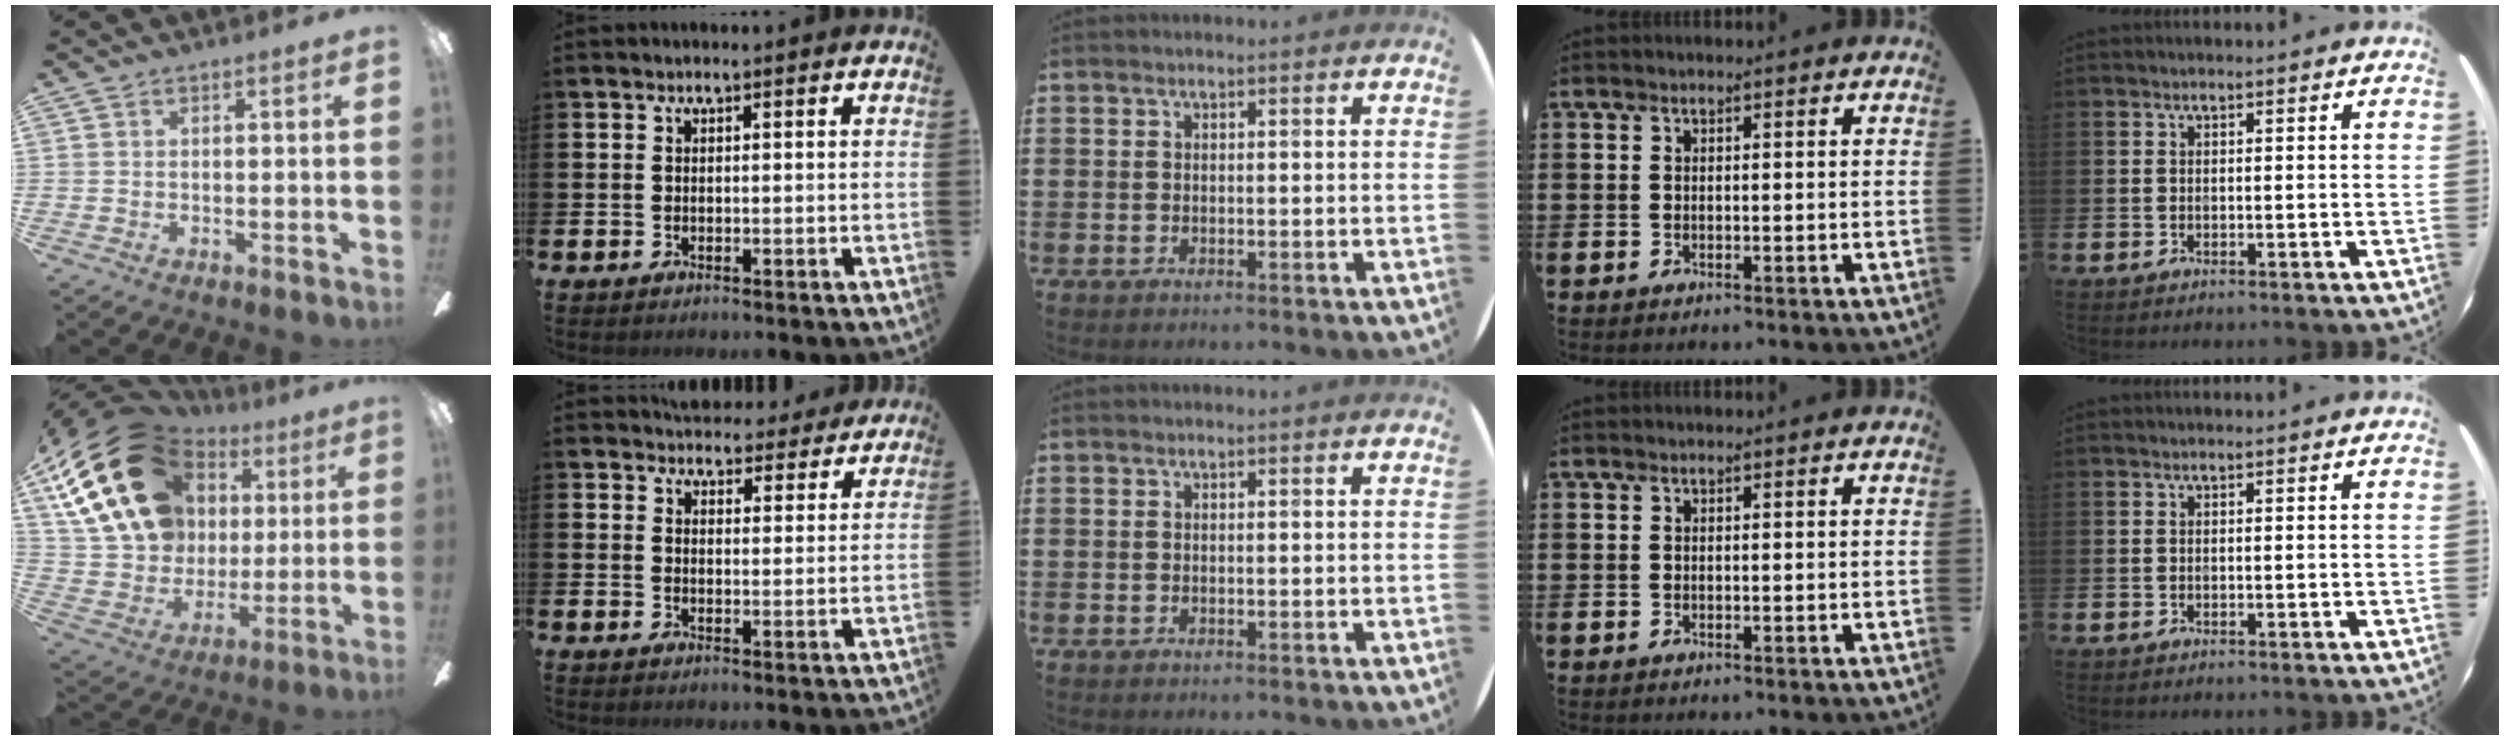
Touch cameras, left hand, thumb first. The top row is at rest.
{"thumb": {"total": 24.9, "force": [9.6, 18.6, 13.5], "torque": [-0.266, -0.026, 0.191]}, "index": {"total": 4.6, "force": [4.4, 1.2, 0.0], "torque": [-0.002, -0.031, 0.079]}}